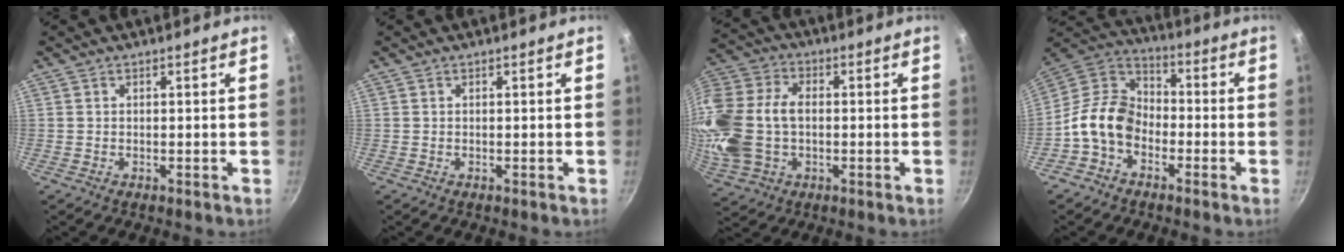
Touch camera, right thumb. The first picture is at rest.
{"total": 0.0}
{"total": 20.5, "force": [-0.6, 14.4, 14.6], "torque": [-0.324, 0.034, -0.009]}
{"total": 11.6, "force": [-4.1, 8.5, 6.8], "torque": [-0.092, 0.052, -0.107]}